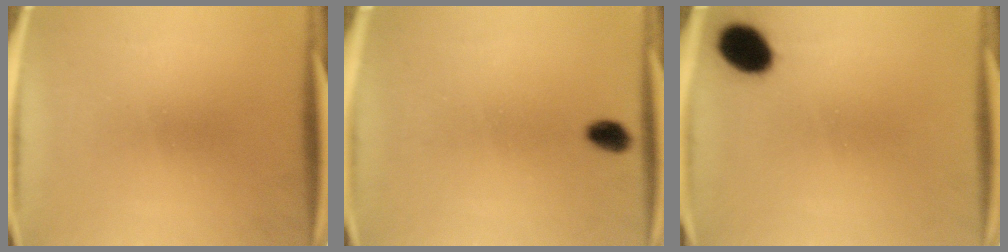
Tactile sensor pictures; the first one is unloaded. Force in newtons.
{"total": 2.7}
{"total": 7.8}